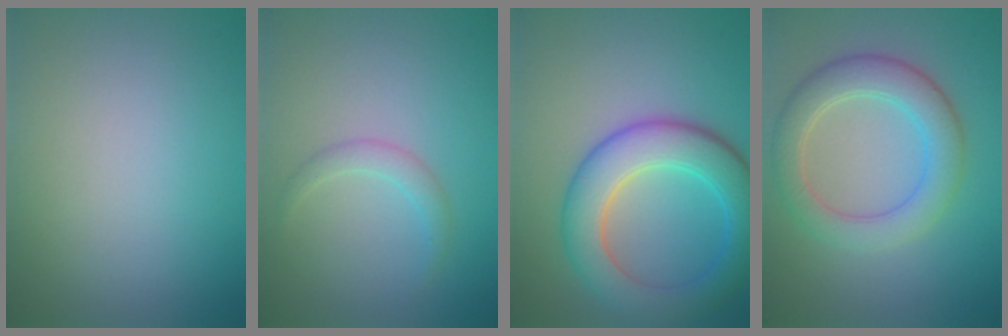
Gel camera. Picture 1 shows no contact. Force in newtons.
{"total": 1.5, "press": 1.5, "slide": 0.1}
{"total": 7.3, "press": 7.3, "slide": 0.2}
{"total": 5.0, "press": 5.0, "slide": 0.4}